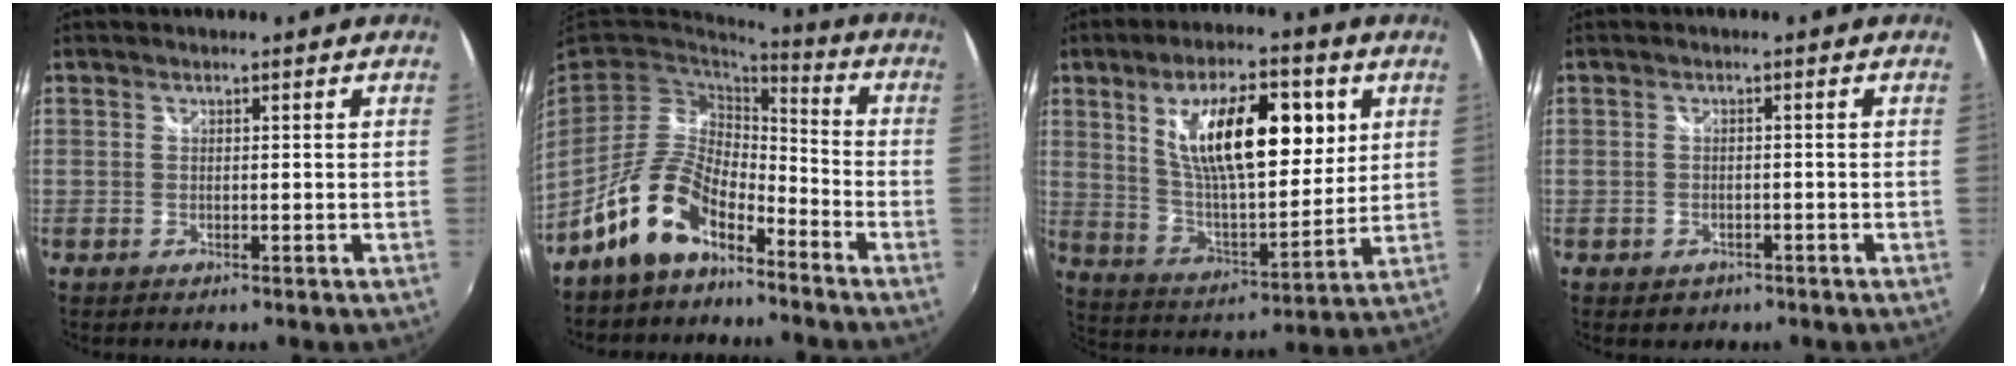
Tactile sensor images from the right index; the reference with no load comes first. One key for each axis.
{"total": 12.5, "fx": -8.4, "fy": 5.8, "fz": 7.4, "tx": -0.156, "ty": 0.013, "tz": -0.157}
{"total": 19.4, "fx": 6.8, "fy": 7.7, "fz": 16.5, "tx": -0.273, "ty": 0.003, "tz": 0.122}
{"total": 2.6, "fx": -1.4, "fy": 2.1, "fz": 0.7, "tx": -0.020, "ty": -0.003, "tz": -0.019}